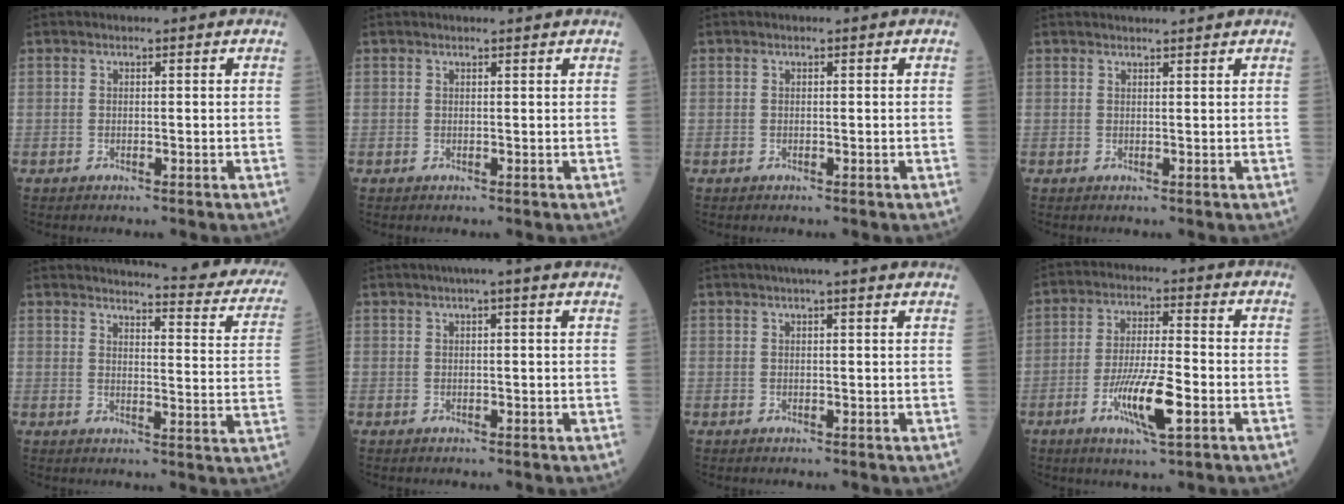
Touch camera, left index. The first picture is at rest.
{"total": 1.6, "force": [1.6, -0.2, 0.3], "torque": [-0.008, 0.007, 0.022]}
{"total": 0.0}
{"total": 3.2, "force": [3.1, -0.2, 0.8], "torque": [-0.011, 0.019, 0.042]}
{"total": 19.5, "force": [17.9, 2.1, 7.4], "torque": [-0.081, -0.080, 0.188]}
{"total": 4.7, "force": [3.6, -0.3, 3.0], "torque": [-0.043, 0.025, 0.045]}
{"total": 7.1, "force": [6.0, 0.1, 3.8], "torque": [-0.053, 0.027, 0.068]}
{"total": 9.1, "force": [-3.4, 1.1, 8.3], "torque": [-0.161, -0.013, -0.061]}